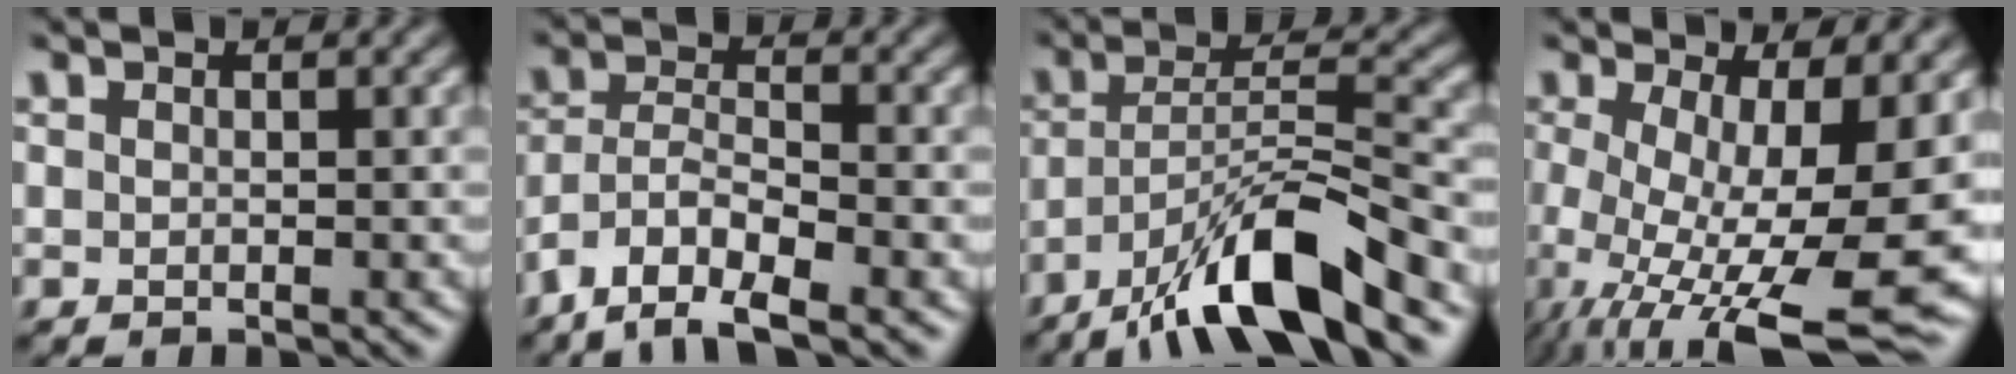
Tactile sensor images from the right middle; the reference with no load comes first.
{"total": 5.9, "force": [-4.2, 2.0, 3.7], "torque": [-0.064, 0.003, -0.082]}
{"total": 10.1, "force": [-6.8, 2.0, 7.2], "torque": [-0.122, 0.012, -0.125]}
{"total": 14.9, "force": [-3.6, 4.9, 13.6], "torque": [-0.231, -0.034, -0.041]}